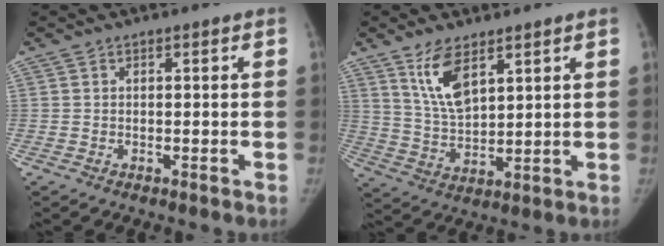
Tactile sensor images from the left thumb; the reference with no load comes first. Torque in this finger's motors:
{"motor_torque": [-0.02, 0.26, 0.17, 0.13, 0.04]}